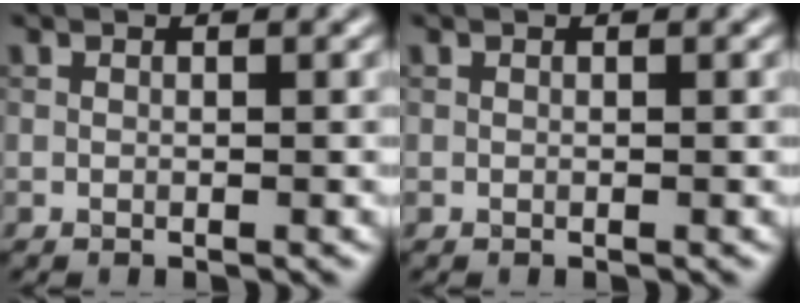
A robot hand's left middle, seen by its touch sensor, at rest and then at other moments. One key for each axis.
{"total": 0.0}